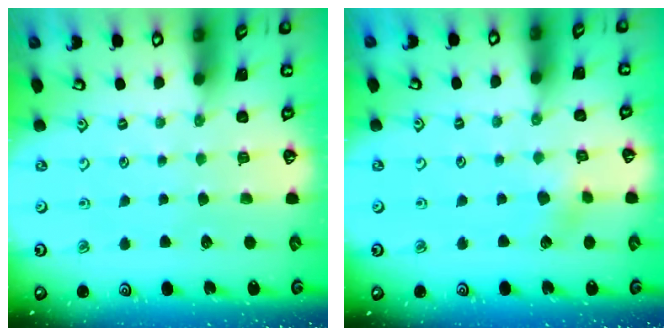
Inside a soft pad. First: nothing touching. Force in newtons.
{"total": 2.9, "press": 2.9, "slide": 0.4}